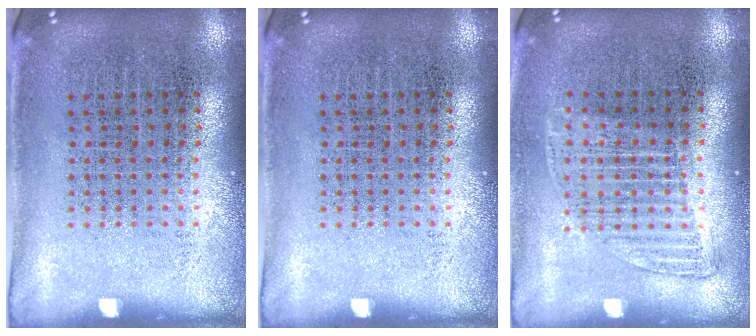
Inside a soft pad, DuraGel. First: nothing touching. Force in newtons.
{"total": 0.0}
{"total": 1.2, "press": 1.0, "slide": 0.6}